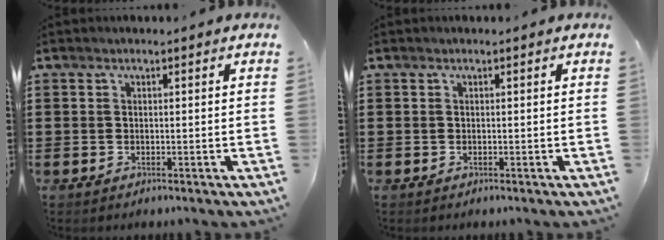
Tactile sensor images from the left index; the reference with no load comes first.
{"total": 0.0}